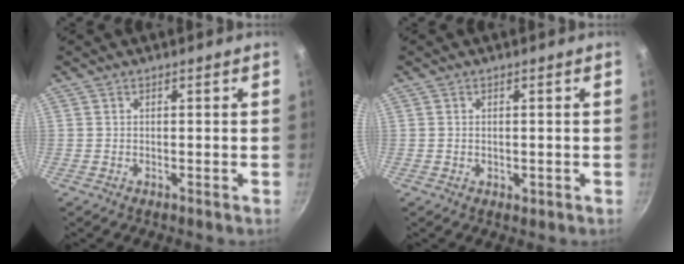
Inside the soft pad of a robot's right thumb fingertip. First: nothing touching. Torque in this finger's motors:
{"motor_torque": [-0.02, 0.08, -0.61, 0.27, 0.00]}